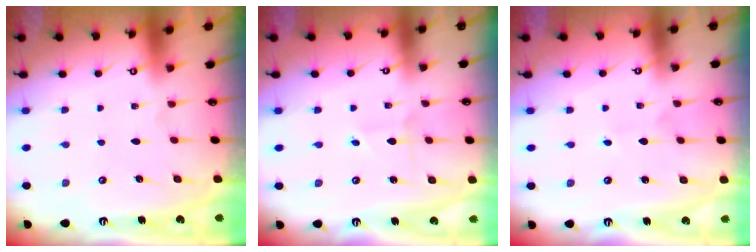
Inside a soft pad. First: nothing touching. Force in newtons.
{"total": 1.9, "press": 1.9, "slide": 0.1}
{"total": 2.0, "press": 2.0, "slide": 0.1}